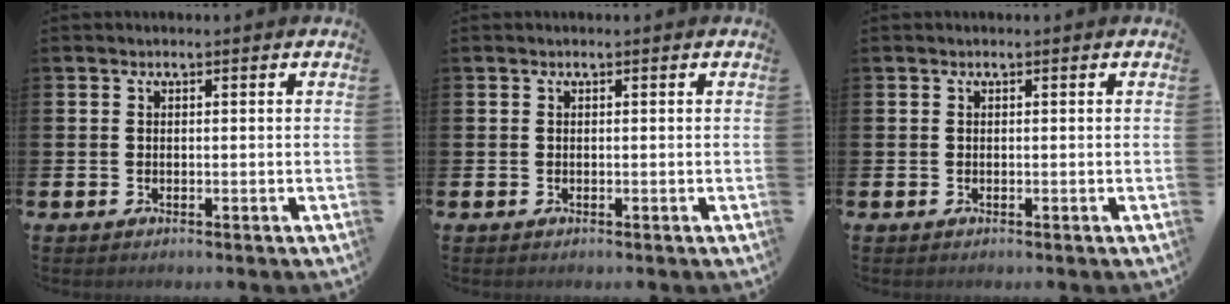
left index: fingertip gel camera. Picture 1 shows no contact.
{"total": 0.0}
{"total": 0.0}